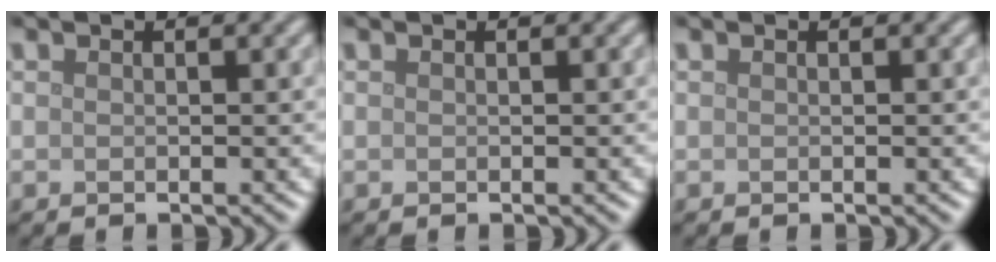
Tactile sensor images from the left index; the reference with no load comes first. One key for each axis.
{"total": 0.0}
{"total": 0.0}